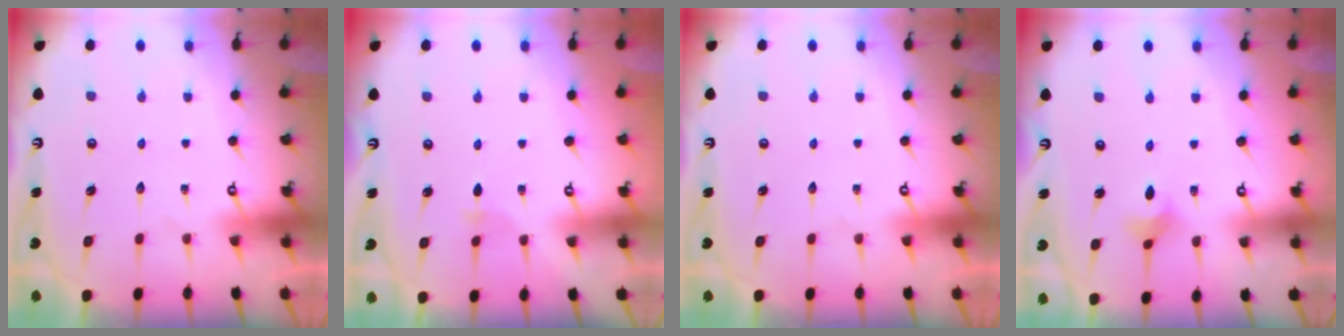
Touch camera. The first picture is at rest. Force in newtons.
{"total": 2.8, "press": 2.7, "slide": 0.6}
{"total": 0.0}
{"total": 2.3, "press": 2.3, "slide": 0.5}